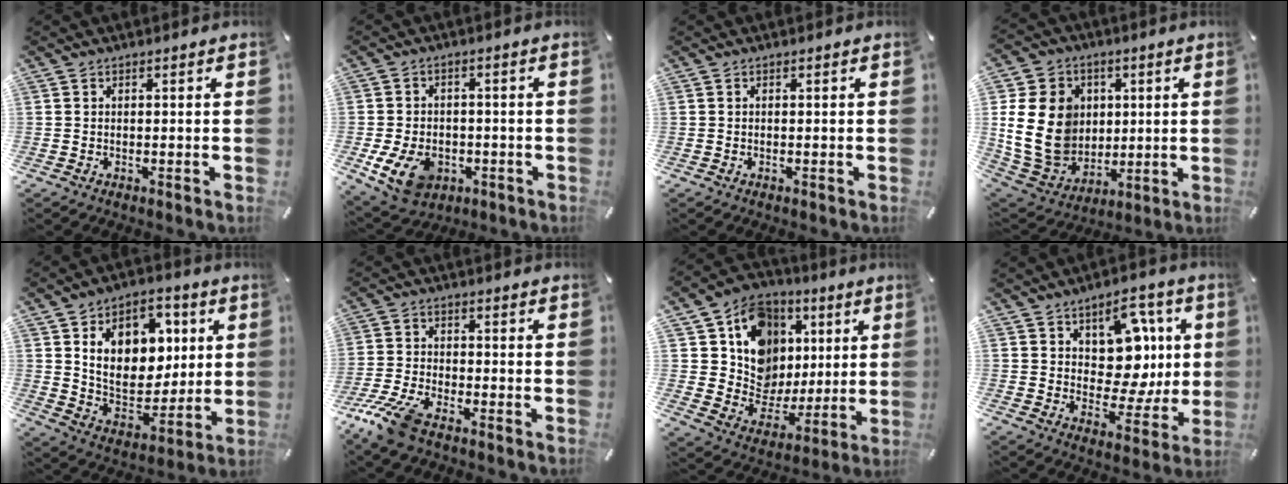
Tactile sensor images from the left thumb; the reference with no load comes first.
{"total": 10.0, "force": [-3.4, 7.4, 5.7], "torque": [-0.120, 0.006, -0.061]}
{"total": 0.0}
{"total": 19.0, "force": [2.1, 16.1, 9.8], "torque": [-0.201, -0.008, 0.045]}
{"total": 15.7, "force": [5.5, 11.8, 8.7], "torque": [-0.125, -0.020, 0.106]}
{"total": 8.1, "force": [-5.9, 3.0, 4.7], "torque": [-0.120, 0.010, -0.116]}
{"total": 14.6, "force": [3.8, 13.1, 5.1], "torque": [-0.074, -0.031, 0.089]}
{"total": 13.2, "force": [4.5, 9.9, 7.5], "torque": [-0.090, -0.041, 0.085]}